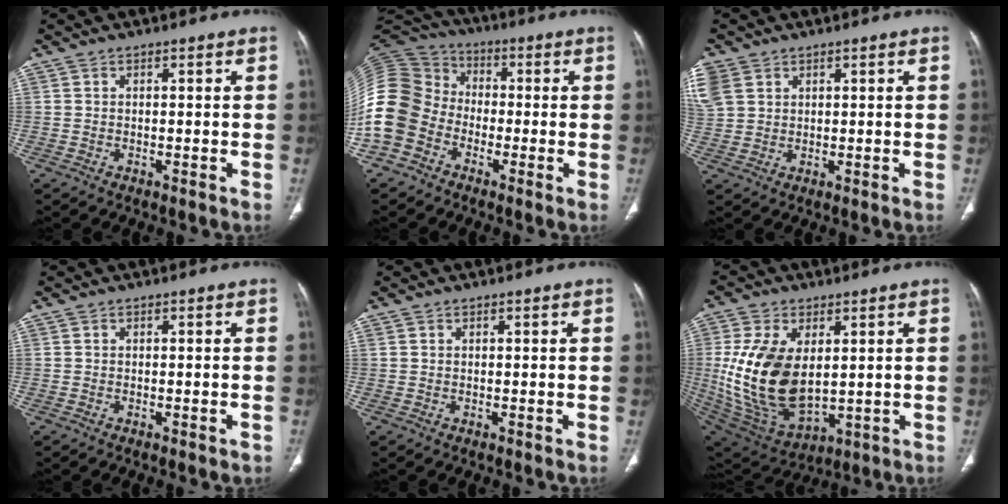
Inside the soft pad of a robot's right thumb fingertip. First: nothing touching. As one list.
[{"total": 17.6, "force": [-5.6, 14.4, 8.5], "torque": [-0.195, 0.062, -0.114]}, {"total": 10.5, "force": [4.3, 8.3, 4.7], "torque": [-0.146, 0.015, 0.095]}, {"total": 0.7, "force": [-0.4, 0.1, 0.6], "torque": [-0.004, 0.001, -0.005]}, {"total": 0.0}, {"total": 19.3, "force": [1.7, 11.2, 15.6], "torque": [-0.301, -0.018, 0.055]}]